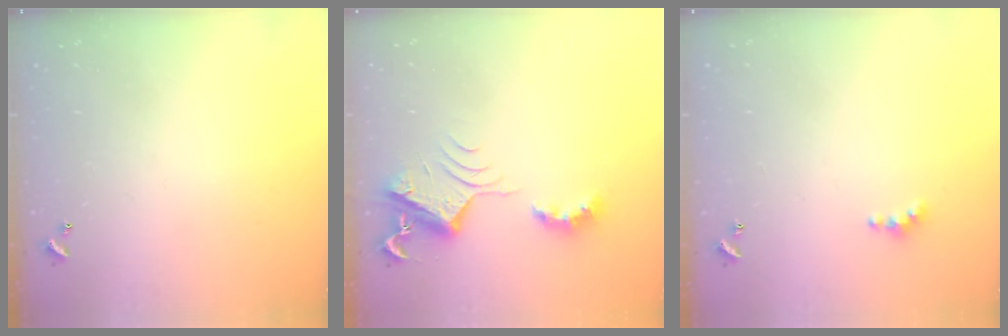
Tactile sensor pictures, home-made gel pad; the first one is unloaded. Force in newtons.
{"total": 7.2, "press": 7.1, "slide": 0.9}
{"total": 2.8, "press": 2.8, "slide": 0.5}